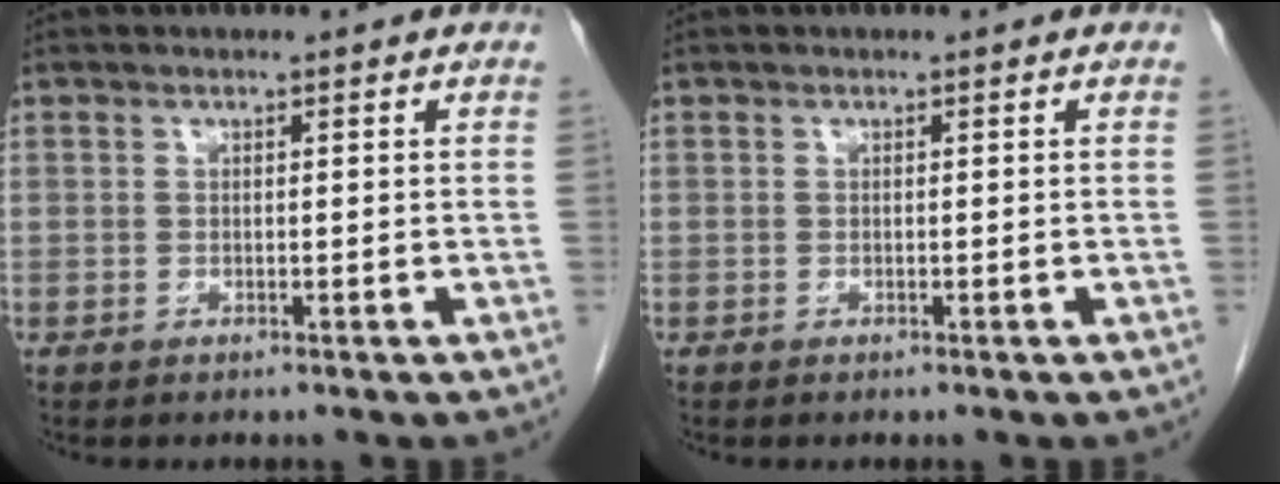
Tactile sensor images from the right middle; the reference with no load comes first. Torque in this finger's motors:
{"motor_torque": [-0.25, 0.07, 0.03, 0.00]}